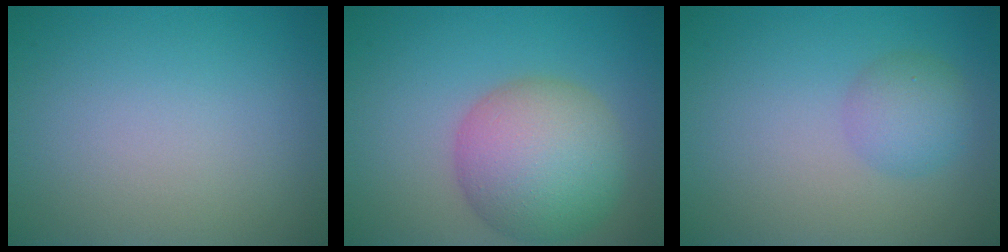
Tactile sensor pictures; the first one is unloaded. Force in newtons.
{"total": 8.2, "press": 8.2, "slide": 0.4}
{"total": 2.6, "press": 2.6, "slide": 0.0}